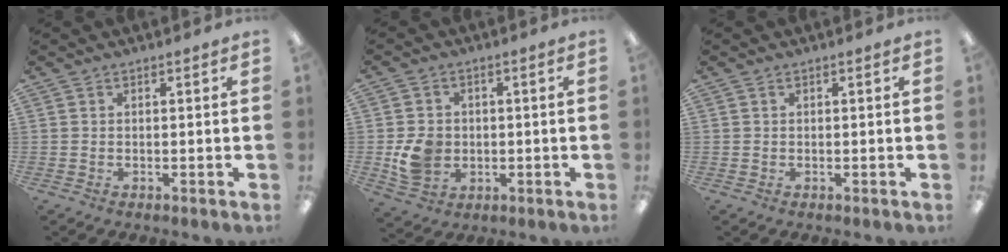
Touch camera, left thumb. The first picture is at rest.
{"total": 7.2, "force": [-0.8, 6.2, 3.6], "torque": [-0.055, 0.006, -0.011]}
{"total": 0.0}